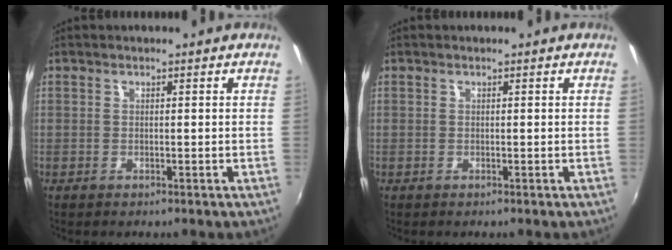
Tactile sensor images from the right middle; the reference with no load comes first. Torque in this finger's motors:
{"motor_torque": [0.00, 0.00, 0.00, 0.00]}